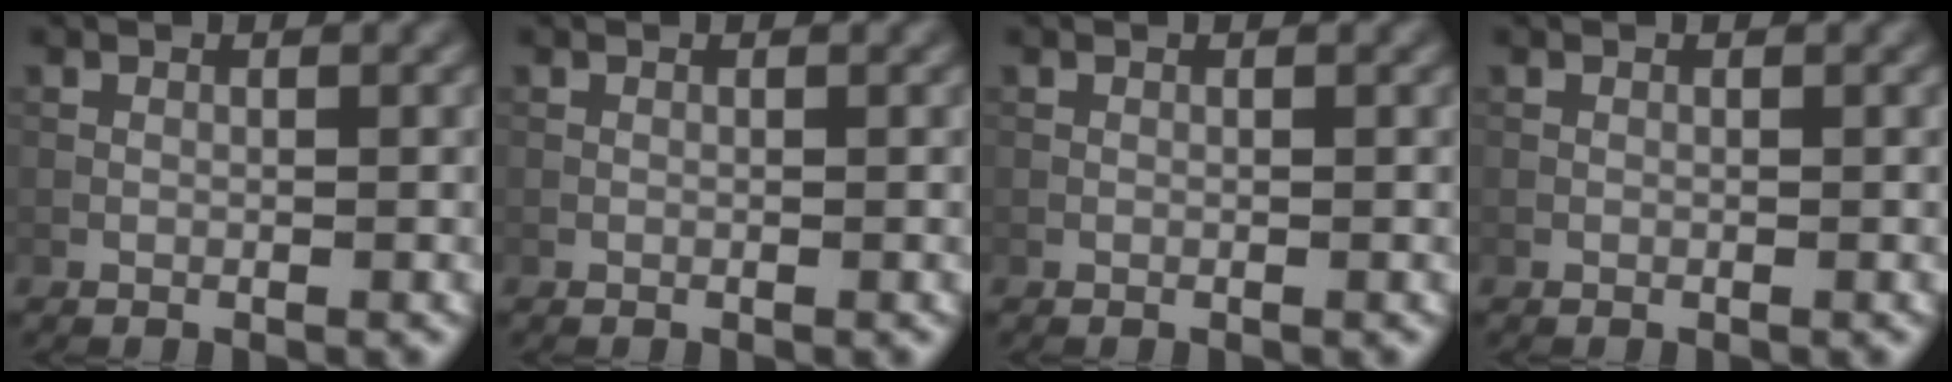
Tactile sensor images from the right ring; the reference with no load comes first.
{"total": 0.0}
{"total": 0.0}
{"total": 0.0}